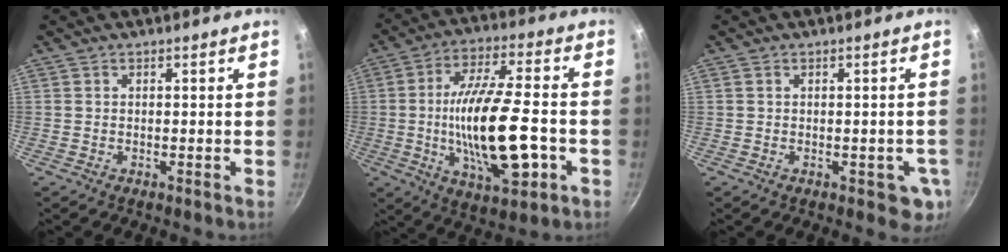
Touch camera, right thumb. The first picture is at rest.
{"total": 20.4, "force": [-3.7, 7.2, 18.7], "torque": [-0.321, 0.013, -0.061]}
{"total": 5.1, "force": [-0.8, 2.8, 4.2], "torque": [-0.024, 0.002, -0.007]}